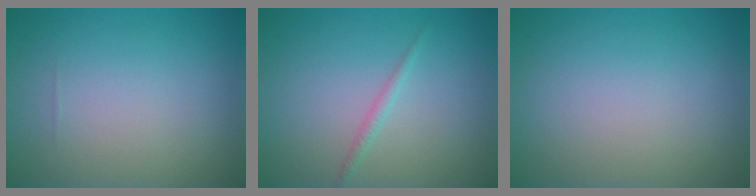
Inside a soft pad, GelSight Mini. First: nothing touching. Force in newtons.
{"total": 0.9, "press": 0.9, "slide": 0.0}
{"total": 0.0}